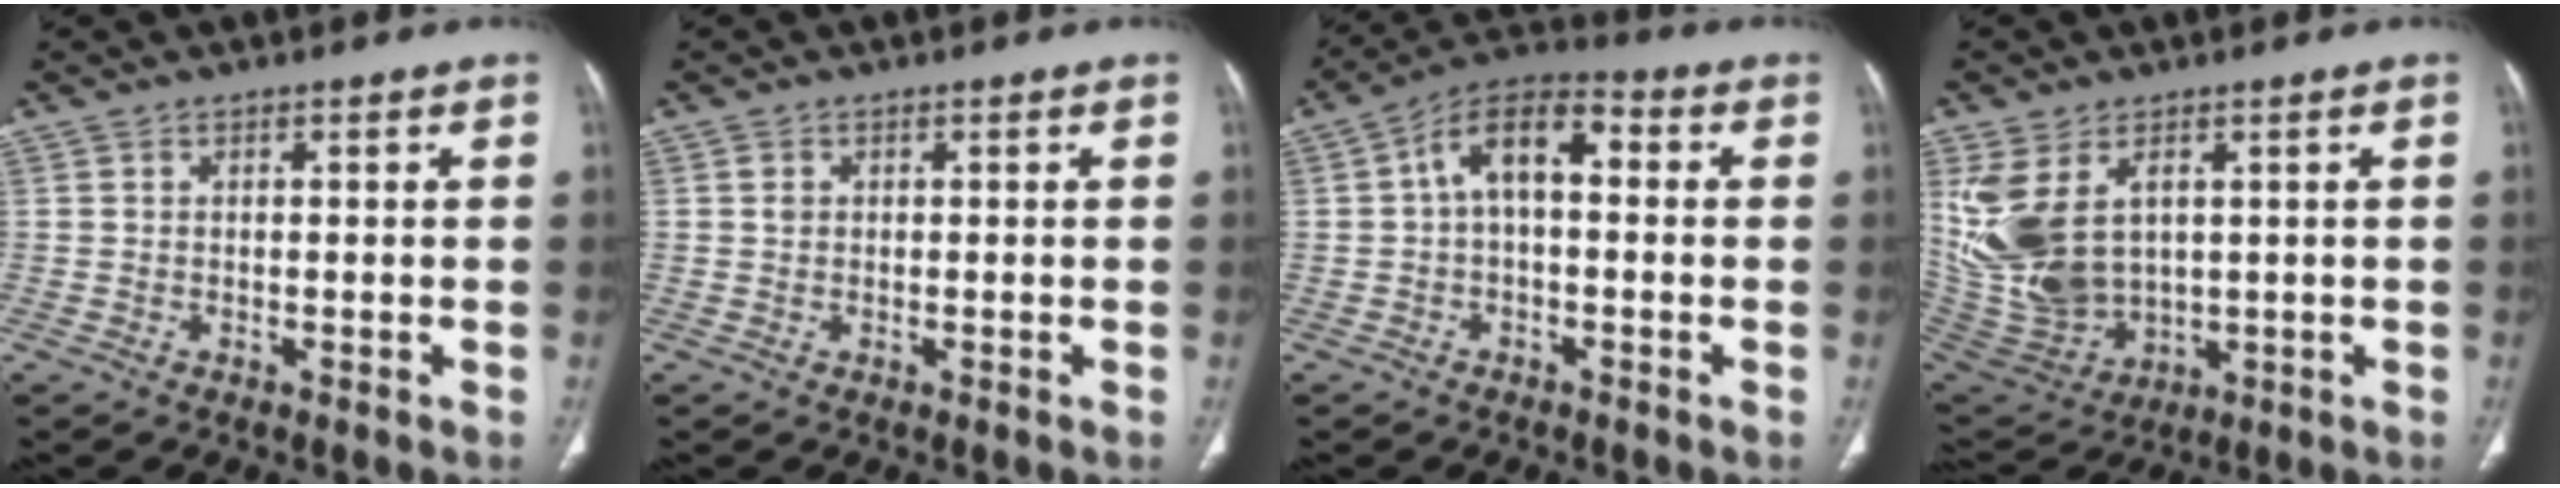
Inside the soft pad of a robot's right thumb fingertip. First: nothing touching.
{"total": 1.0, "force": [0.3, 0.8, 0.5], "torque": [-0.006, 0.001, 0.005]}
{"total": 10.0, "force": [1.0, 5.5, 8.3], "torque": [-0.129, 0.036, 0.004]}
{"total": 15.1, "force": [3.6, 9.6, 11.1], "torque": [-0.228, -0.015, 0.099]}